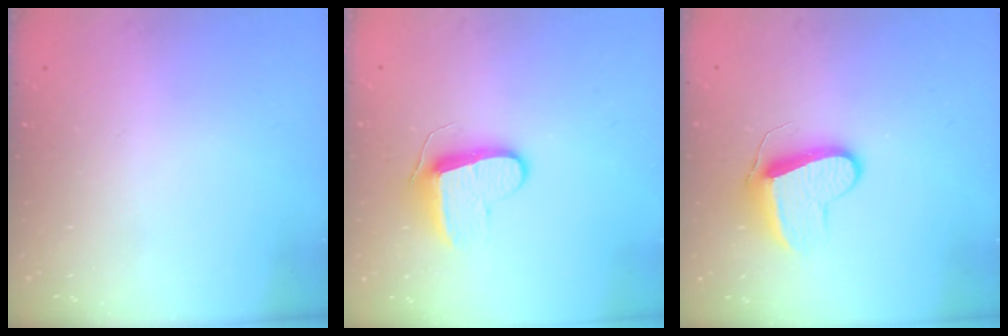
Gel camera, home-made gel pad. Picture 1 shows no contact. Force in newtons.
{"total": 9.6, "press": 9.6, "slide": 0.4}
{"total": 10.7, "press": 10.7, "slide": 0.7}